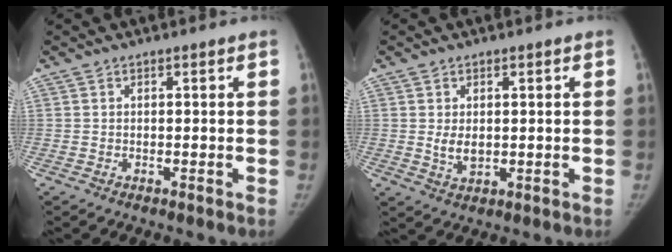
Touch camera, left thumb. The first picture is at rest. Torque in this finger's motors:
{"motor_torque": [-0.06, 0.11, -0.02, 0.02, 0.00]}